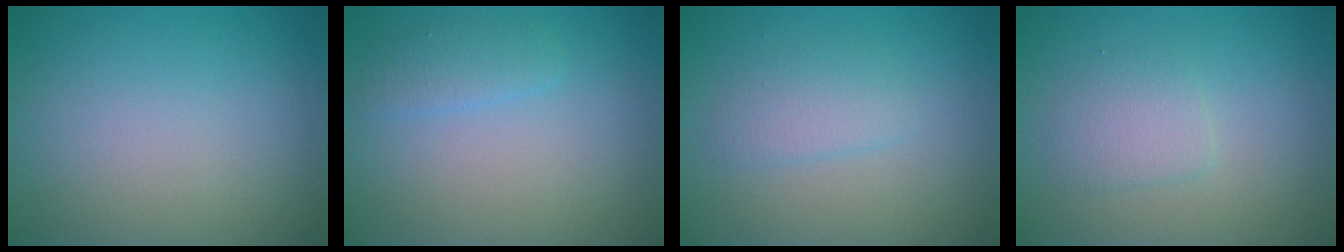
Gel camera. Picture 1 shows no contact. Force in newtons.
{"total": 1.6, "press": 1.6, "slide": 0.1}
{"total": 2.0, "press": 2.0, "slide": 0.1}
{"total": 1.9, "press": 1.9, "slide": 0.1}